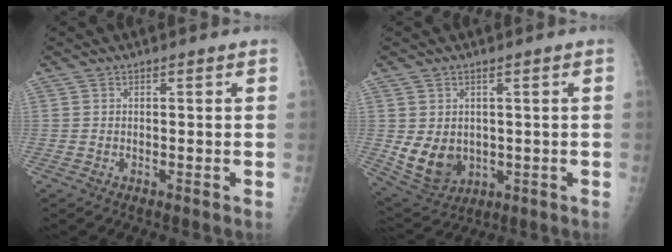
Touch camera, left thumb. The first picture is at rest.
{"total": 11.0, "force": [0.2, 8.6, 6.9], "torque": [-0.112, -0.017, 0.041]}